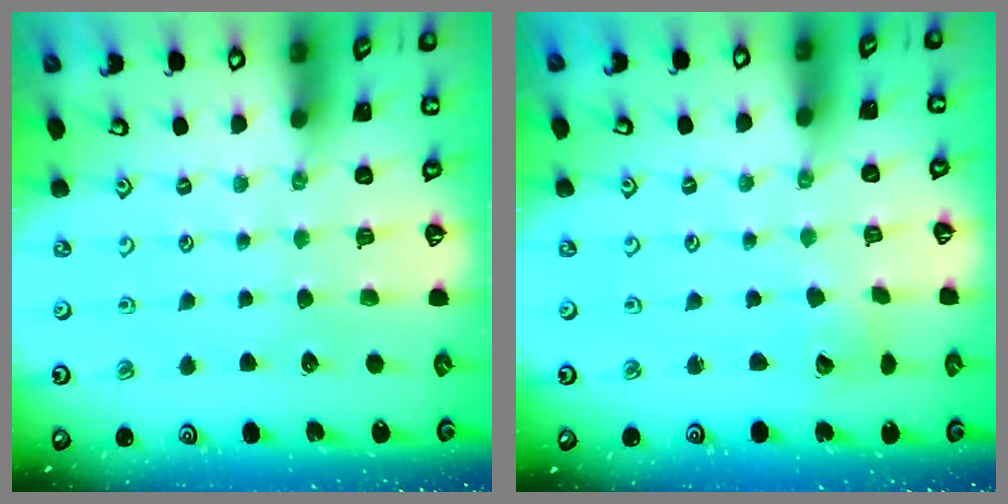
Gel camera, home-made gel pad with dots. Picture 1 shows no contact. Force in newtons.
{"total": 2.6, "press": 2.6, "slide": 0.3}